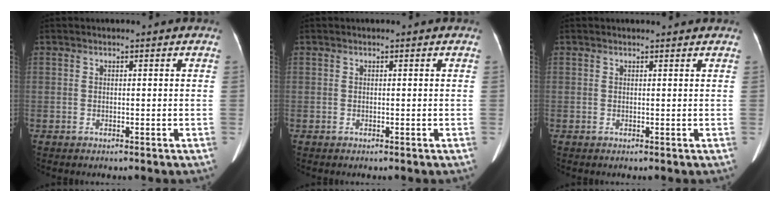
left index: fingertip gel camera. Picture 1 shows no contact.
{"total": 0.0}
{"total": 1.5, "force": [1.4, 0.3, 0.3], "torque": [-0.012, 0.009, 0.016]}